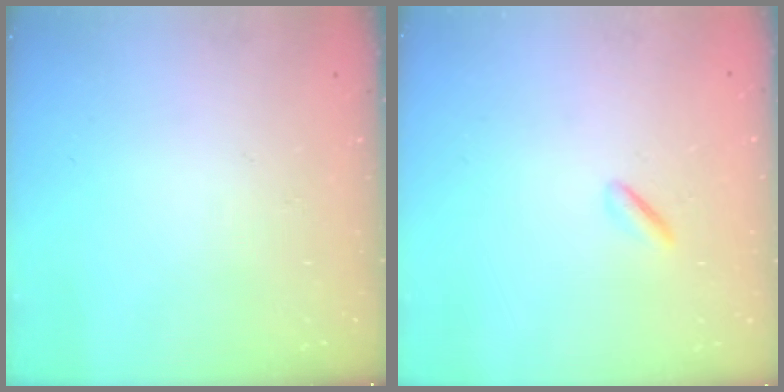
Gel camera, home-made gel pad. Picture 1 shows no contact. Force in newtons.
{"total": 0.5, "press": 0.0, "slide": 0.5}